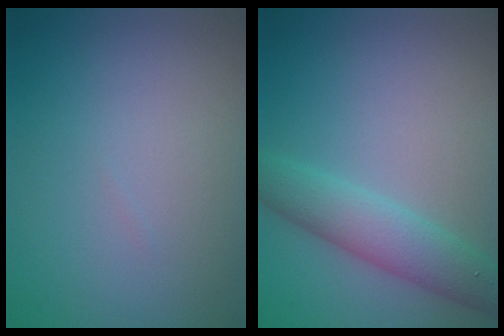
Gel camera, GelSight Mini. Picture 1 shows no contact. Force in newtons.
{"total": 4.3, "press": 4.3, "slide": 0.1}